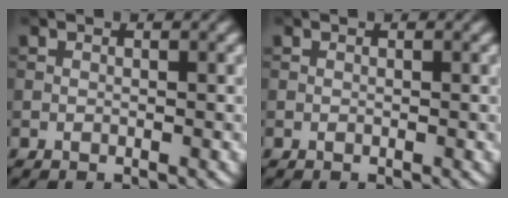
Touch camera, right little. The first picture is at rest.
{"total": 0.0}